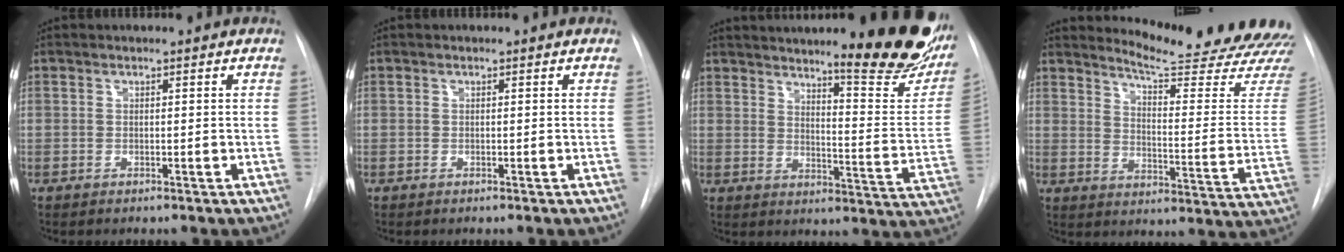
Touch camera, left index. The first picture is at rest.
{"total": 0.0}
{"total": 21.4, "force": [16.4, 2.9, 13.4], "torque": [-0.167, -0.052, 0.207]}
{"total": 22.6, "force": [21.6, 0.3, 6.6], "torque": [-0.091, -0.143, 0.256]}